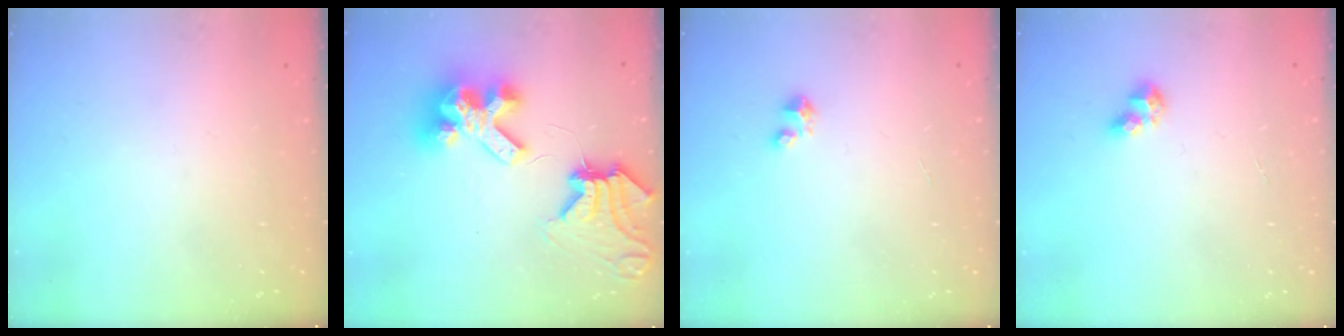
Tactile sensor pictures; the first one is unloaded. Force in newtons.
{"total": 15.2, "press": 15.1, "slide": 2.0}
{"total": 2.1, "press": 2.1, "slide": 0.1}
{"total": 5.6, "press": 5.6, "slide": 0.4}